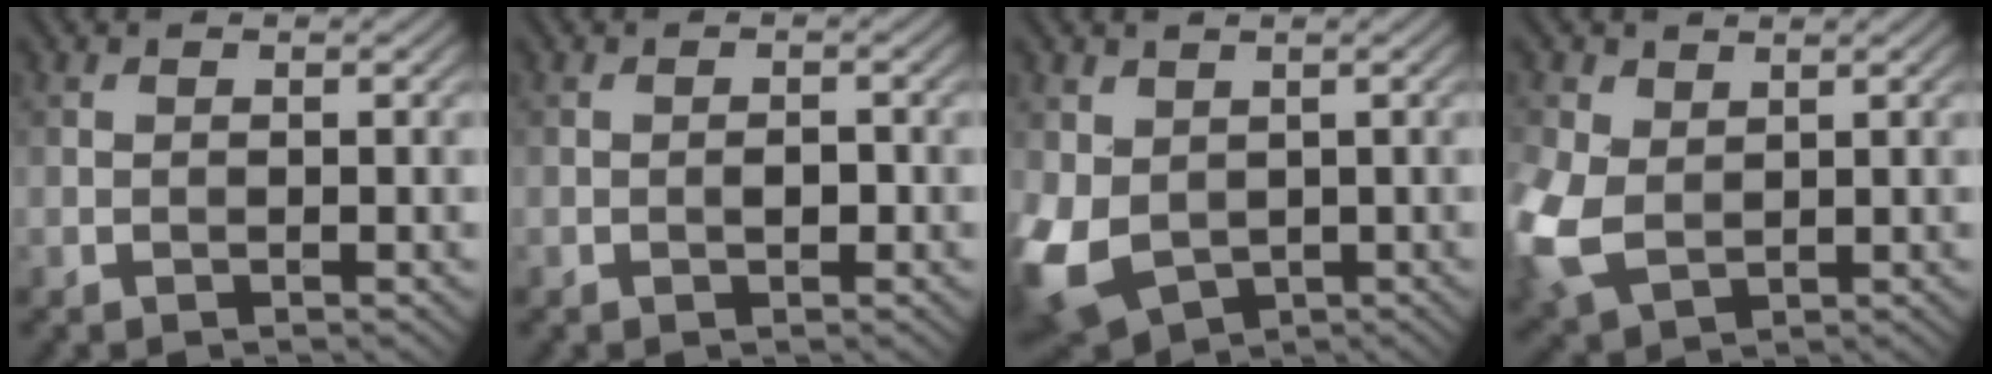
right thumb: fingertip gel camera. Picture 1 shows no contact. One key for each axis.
{"total": 1.3, "fx": -0.3, "fy": 0.7, "fz": 1.1, "tx": -0.015, "ty": 0.004, "tz": -0.007}
{"total": 8.4, "fx": -0.1, "fy": 6.4, "fz": 5.5, "tx": -0.171, "ty": -0.021, "tz": 0.001}
{"total": 7.7, "fx": 1.0, "fy": 5.6, "fz": 5.1, "tx": -0.171, "ty": -0.005, "tz": 0.019}